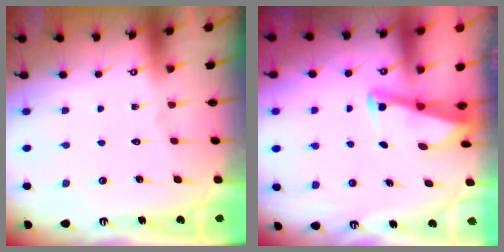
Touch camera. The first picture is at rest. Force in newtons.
{"total": 2.7, "press": 2.7, "slide": 0.3}